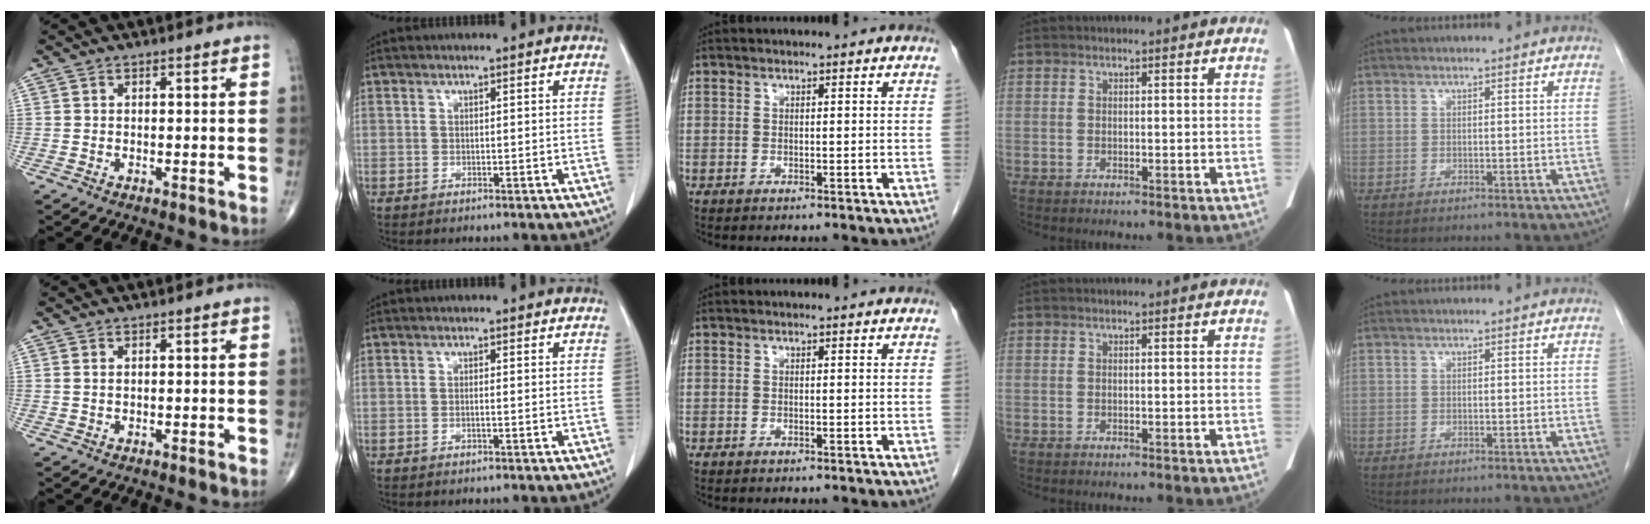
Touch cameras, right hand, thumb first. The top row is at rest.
{"thumb": {"total": 0.7, "force": [0.3, 0.3, 0.5], "torque": [-0.013, 0.003, 0.007]}, "index": {"total": 0.6, "force": [-0.2, 0.0, 0.5], "torque": [-0.010, 0.001, -0.003]}}